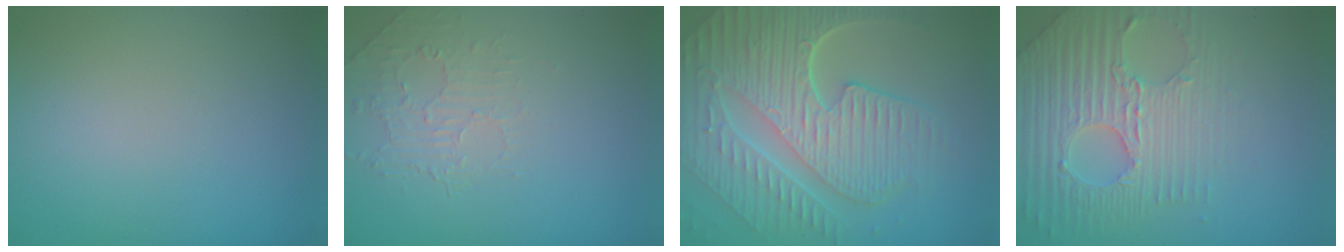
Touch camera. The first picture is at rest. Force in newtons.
{"total": 2.0, "press": 0.6, "slide": 1.9}
{"total": 9.3, "press": 6.3, "slide": 6.9}
{"total": 6.4, "press": 5.0, "slide": 3.9}